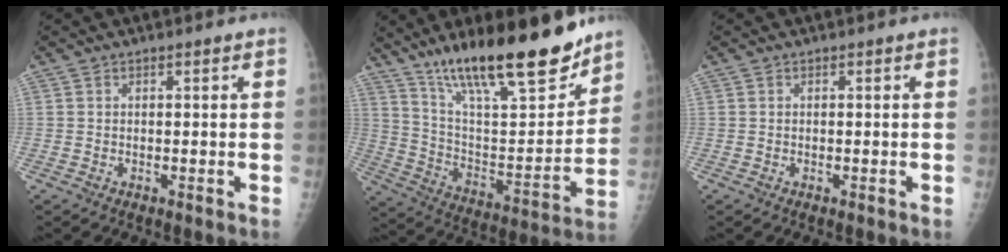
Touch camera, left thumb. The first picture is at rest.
{"total": 25.9, "force": [18.7, 6.4, 16.8], "torque": [-0.243, -0.081, 0.314]}
{"total": 0.0}